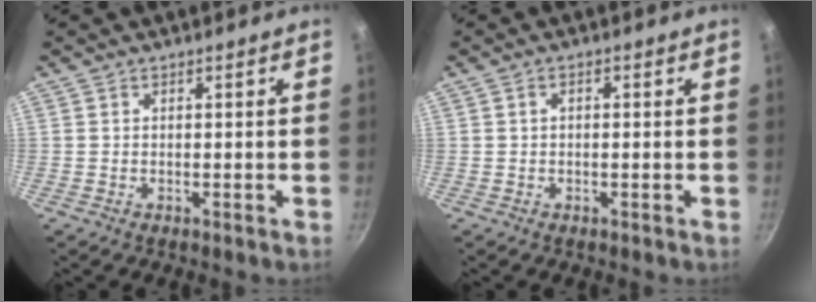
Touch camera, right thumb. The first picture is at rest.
{"total": 1.1, "force": [0.0, 0.7, 0.9], "torque": [-0.019, 0.009, 0.000]}